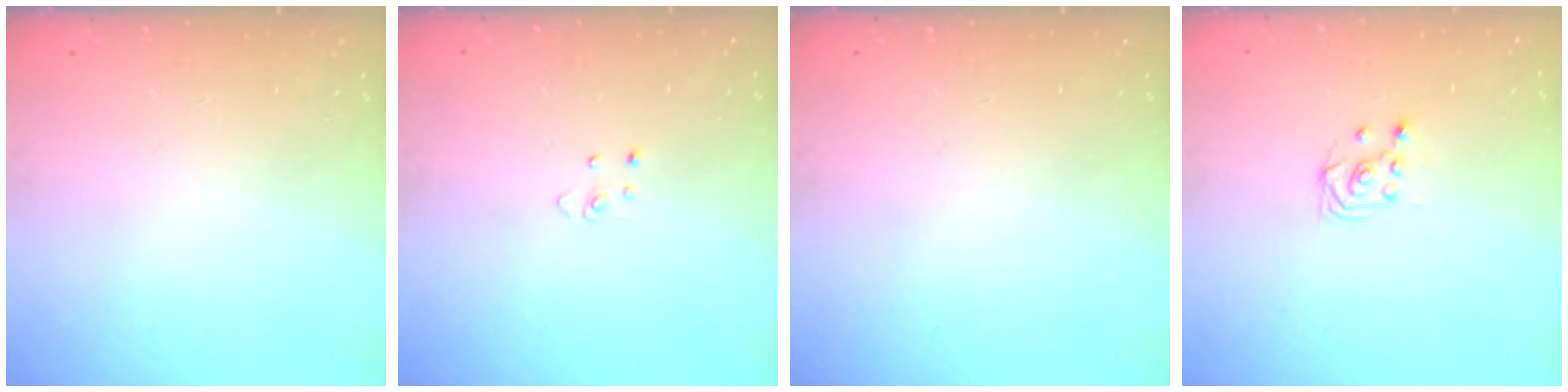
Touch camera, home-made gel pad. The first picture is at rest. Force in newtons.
{"total": 2.7, "press": 2.7, "slide": 0.3}
{"total": 0.0}
{"total": 2.5, "press": 2.2, "slide": 1.2}